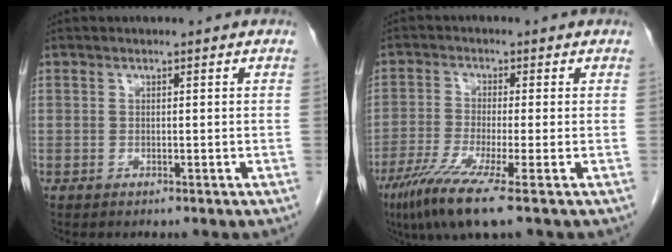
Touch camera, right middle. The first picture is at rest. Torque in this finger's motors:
{"motor_torque": [1.35, -0.79, 0.69, 0.16]}